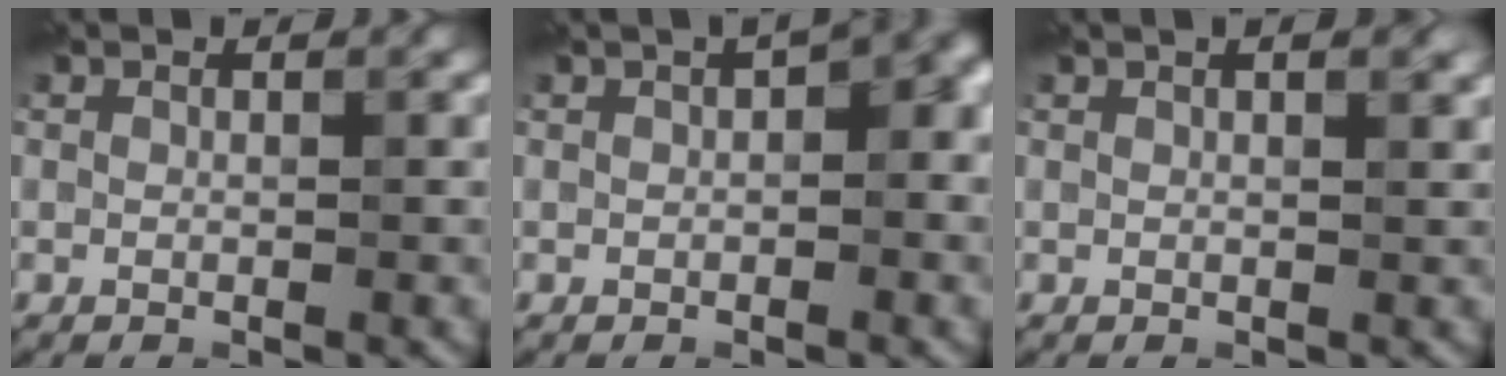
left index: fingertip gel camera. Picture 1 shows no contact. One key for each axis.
{"total": 4.5, "fx": 0.8, "fy": 2.0, "fz": 4.0, "tx": -0.033, "ty": 0.017, "tz": 0.006}
{"total": 3.0, "fx": 1.7, "fy": 1.1, "fz": 2.2, "tx": -0.008, "ty": 0.003, "tz": 0.008}